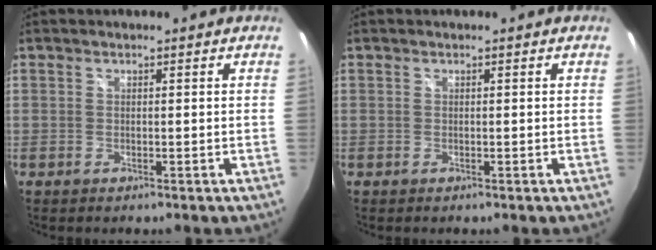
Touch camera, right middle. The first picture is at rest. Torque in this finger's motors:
{"motor_torque": [0.00, -0.01, -0.02, -0.01]}